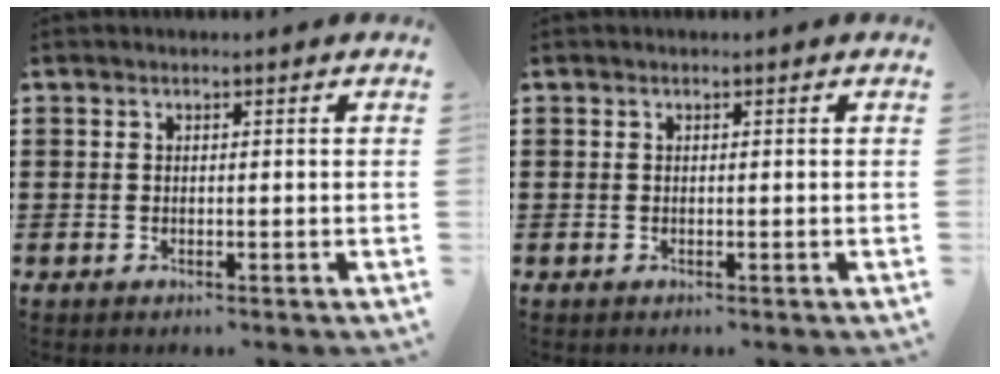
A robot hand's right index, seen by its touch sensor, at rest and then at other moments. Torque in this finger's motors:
{"motor_torque": [0.00, 0.01, 0.00, 0.00]}